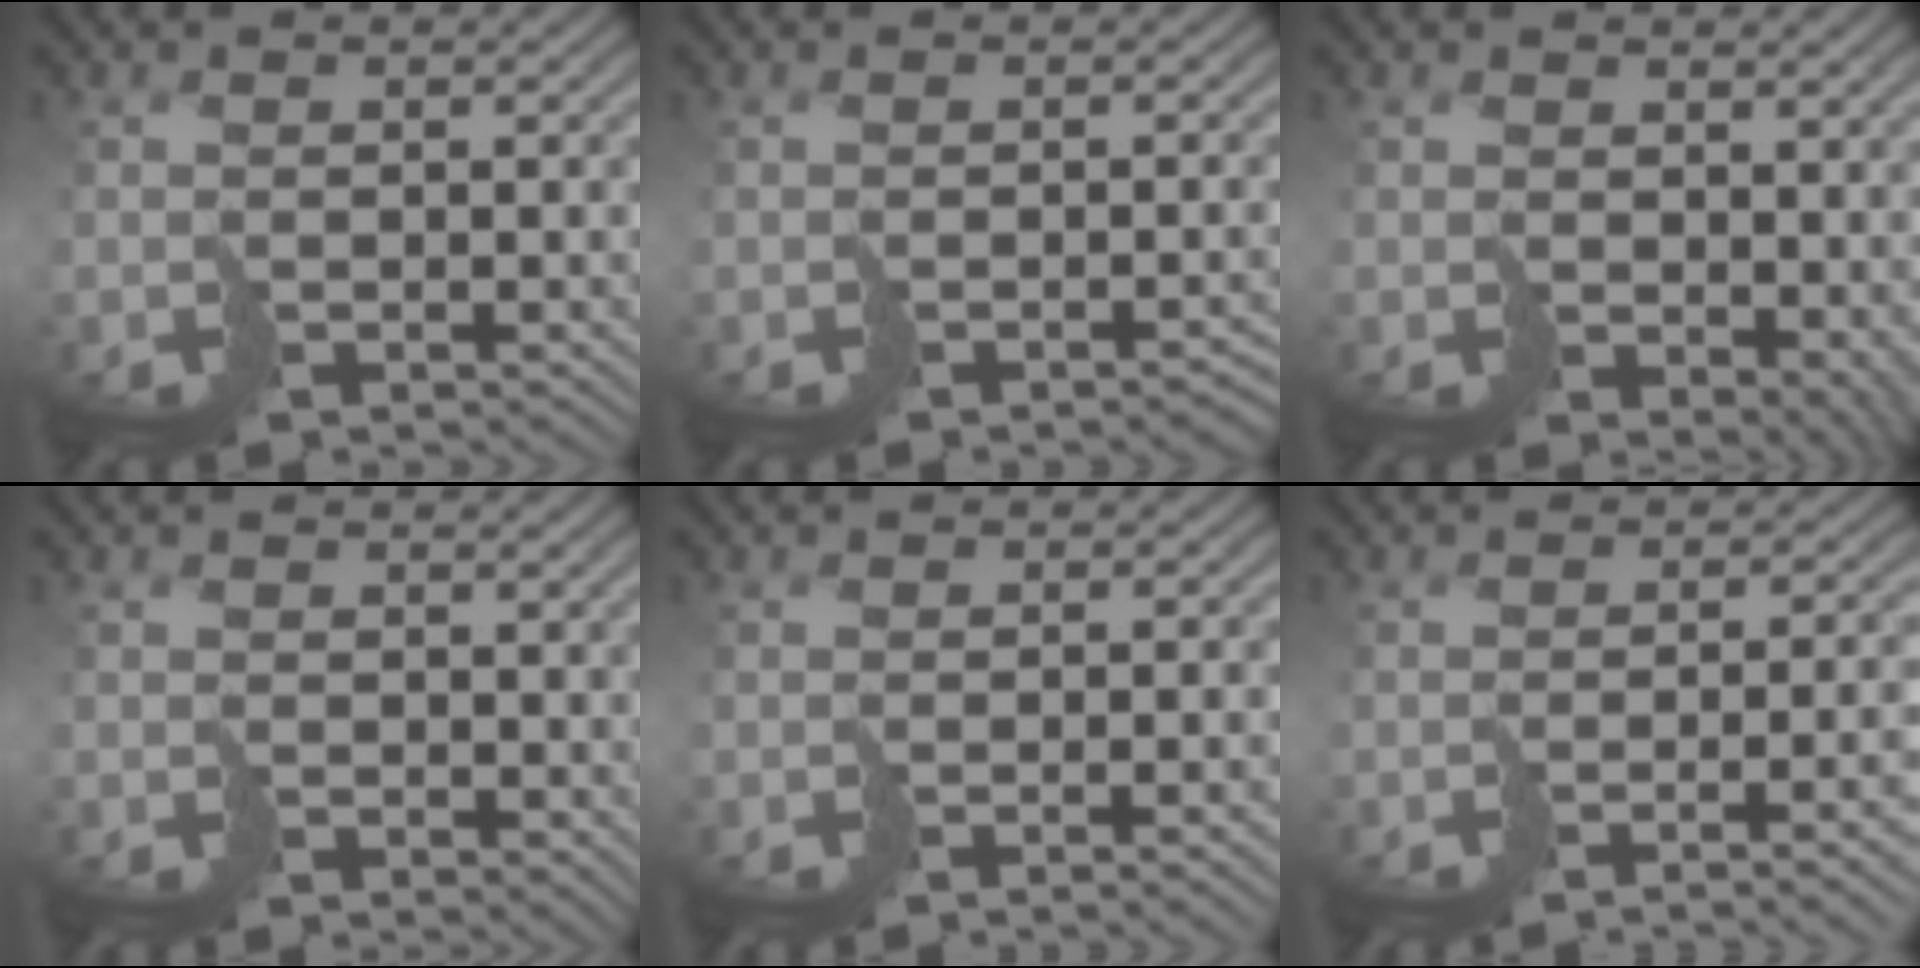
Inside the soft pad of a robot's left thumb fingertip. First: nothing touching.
{"total": 1.5, "force": [-1.2, 0.4, 0.8], "torque": [-0.008, 0.001, -0.016]}
{"total": 5.4, "force": [0.5, 3.7, 3.9], "torque": [-0.061, -0.021, 0.021]}
{"total": 2.0, "force": [1.0, 1.4, 1.0], "torque": [-0.022, -0.004, 0.017]}
{"total": 2.2, "force": [-0.8, 0.2, 2.1], "torque": [-0.028, 0.002, -0.017]}
{"total": 6.9, "force": [-2.5, 1.7, 6.2], "torque": [-0.071, -0.008, -0.034]}